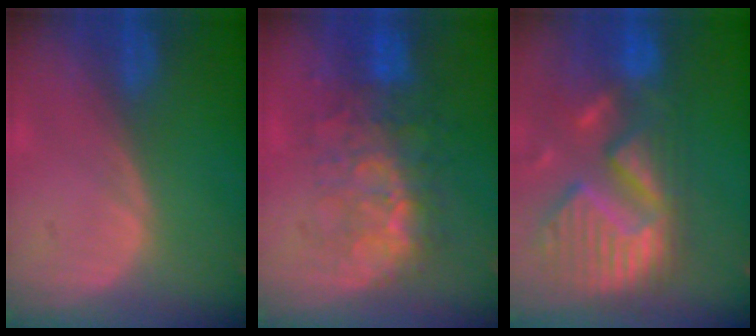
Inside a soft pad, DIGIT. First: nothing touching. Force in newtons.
{"total": 9.8, "press": 8.8, "slide": 4.4}
{"total": 13.9, "press": 11.5, "slide": 7.7}